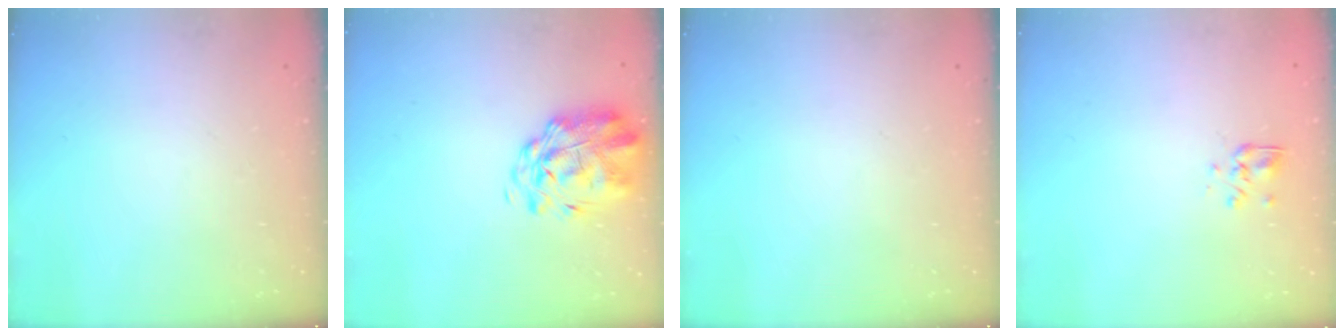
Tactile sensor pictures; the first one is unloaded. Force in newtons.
{"total": 3.2, "press": 2.8, "slide": 1.6}
{"total": 0.0}
{"total": 2.9, "press": 2.6, "slide": 1.3}